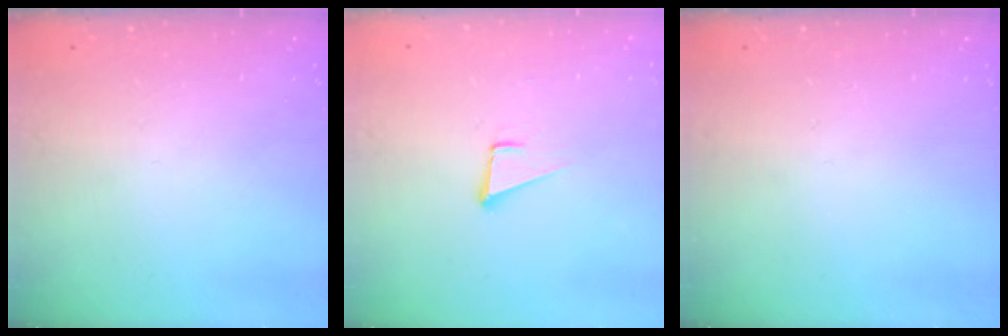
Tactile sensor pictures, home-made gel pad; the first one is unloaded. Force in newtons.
{"total": 3.6, "press": 2.7, "slide": 2.4}
{"total": 0.0}